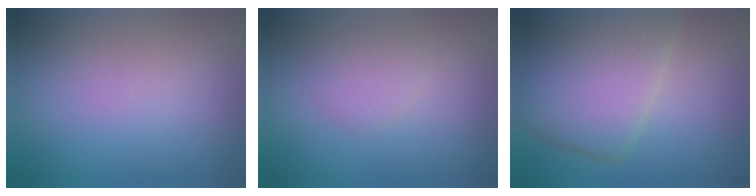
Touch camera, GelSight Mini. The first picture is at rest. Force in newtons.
{"total": 1.7, "press": 1.7, "slide": 0.1}
{"total": 7.5, "press": 7.5, "slide": 0.5}